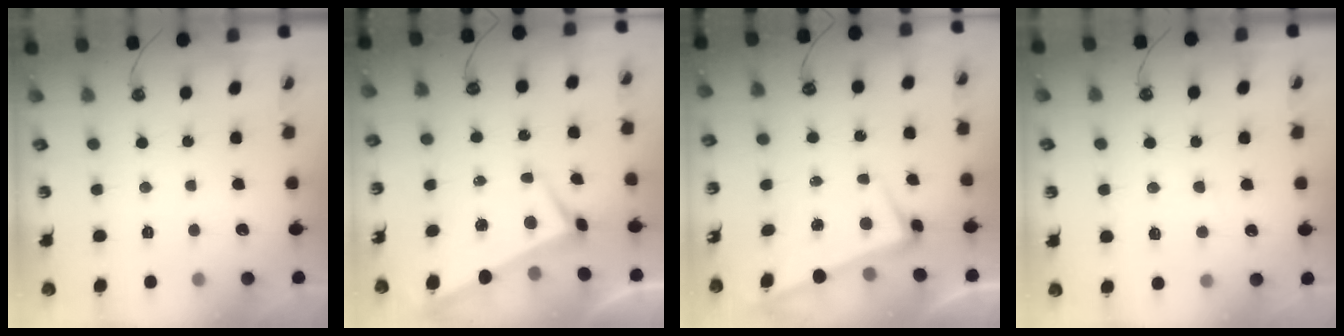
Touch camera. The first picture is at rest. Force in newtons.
{"total": 2.5, "press": 2.4, "slide": 0.9}
{"total": 3.0, "press": 2.9, "slide": 0.8}
{"total": 0.8, "press": 0.4, "slide": 0.6}